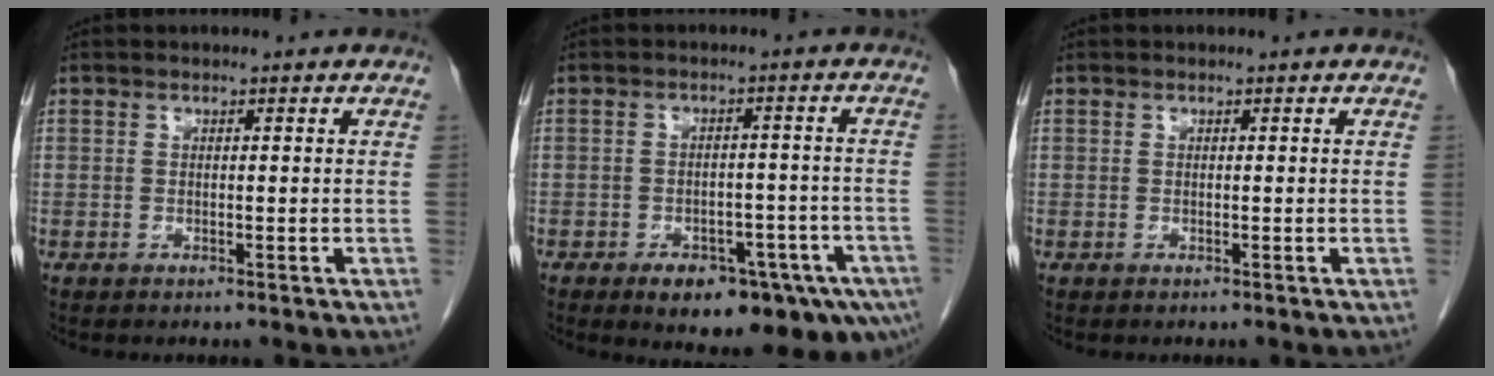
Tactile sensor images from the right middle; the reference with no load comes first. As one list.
[{"total": 14.0, "force": [-8.5, 5.6, 9.6], "torque": [-0.076, 0.017, -0.107]}, {"total": 0.0}]